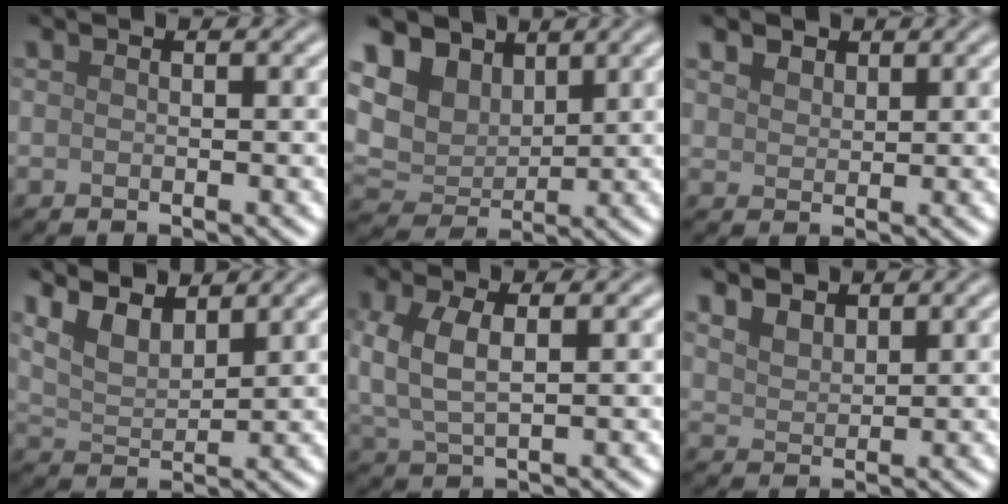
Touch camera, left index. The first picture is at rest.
{"total": 7.3, "force": [3.7, 5.2, 3.5], "torque": [-0.102, 0.014, 0.058]}
{"total": 2.1, "force": [1.6, 1.3, 0.7], "torque": [-0.021, 0.000, 0.031]}
{"total": 3.9, "force": [3.0, 1.3, 2.1], "torque": [-0.053, 0.003, 0.057]}
{"total": 4.2, "force": [0.8, 2.0, 3.6], "torque": [-0.084, 0.006, 0.018]}
{"total": 3.1, "force": [2.5, 1.5, 1.1], "torque": [-0.034, 0.001, 0.050]}